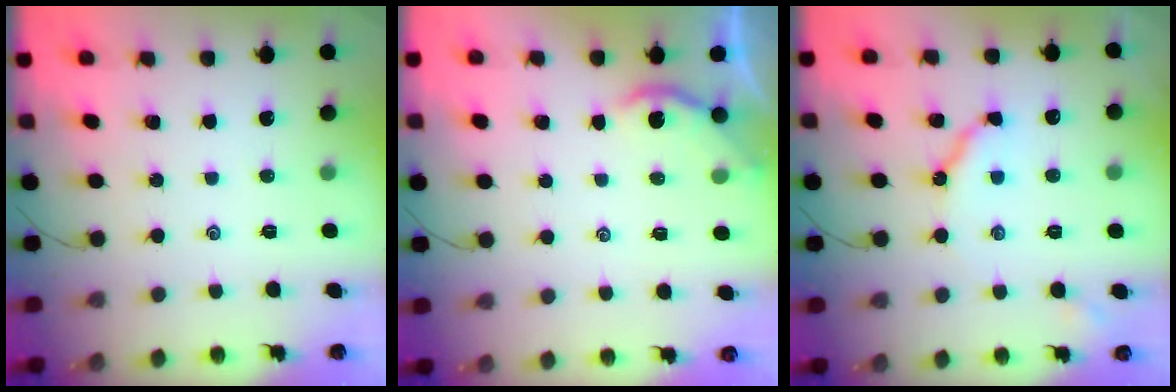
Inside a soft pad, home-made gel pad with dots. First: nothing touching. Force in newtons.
{"total": 1.8, "press": 1.8, "slide": 0.1}
{"total": 7.9, "press": 7.8, "slide": 0.9}